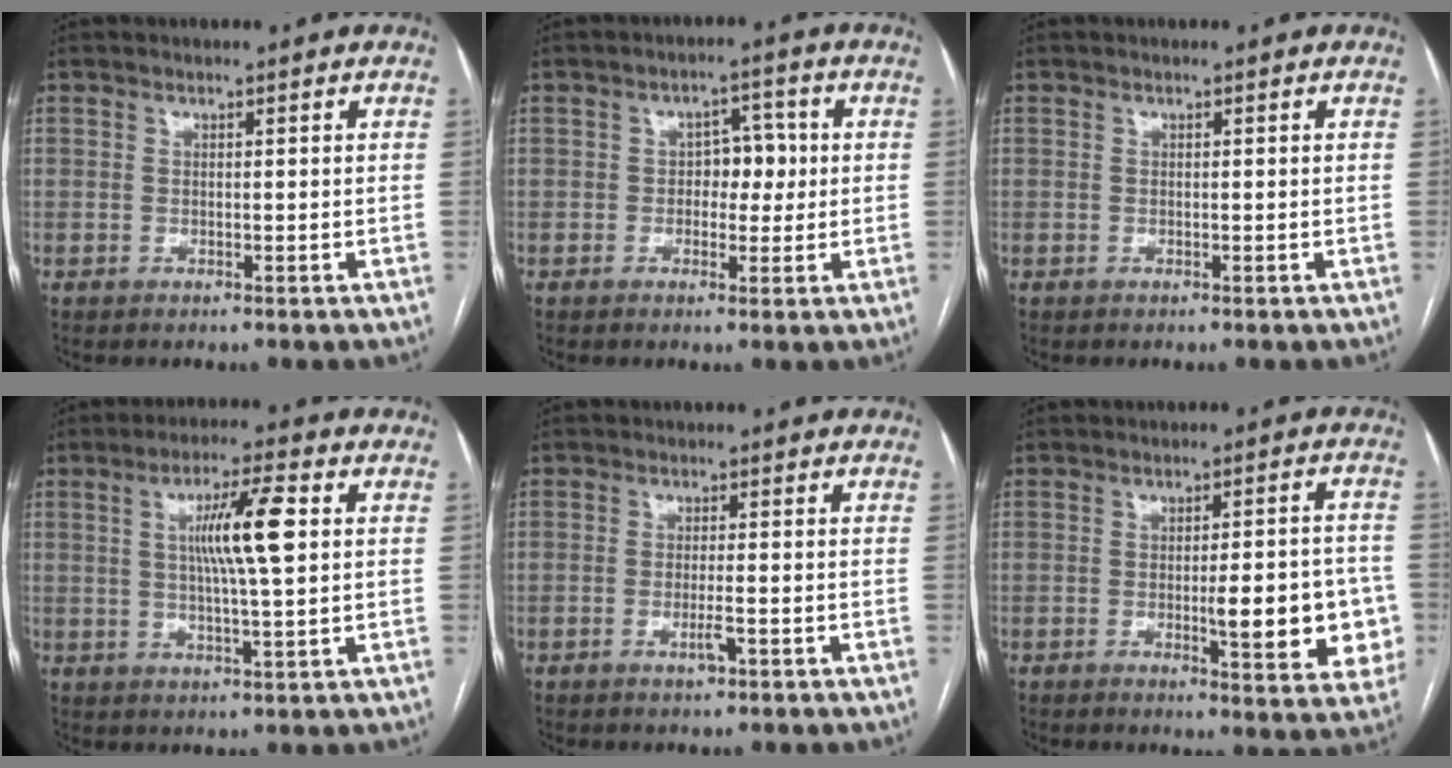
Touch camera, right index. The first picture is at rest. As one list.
[{"total": 4.5, "force": [0.1, 2.9, 3.4], "torque": [-0.043, 0.015, 0.001]}, {"total": 0.0}, {"total": 9.0, "force": [1.7, 0.3, 8.8], "torque": [-0.156, 0.005, 0.029]}, {"total": 2.5, "force": [-1.2, 0.3, 2.2], "torque": [-0.039, -0.002, -0.020]}, {"total": 12.0, "force": [-2.5, 2.6, 11.4], "torque": [-0.130, 0.007, -0.026]}]